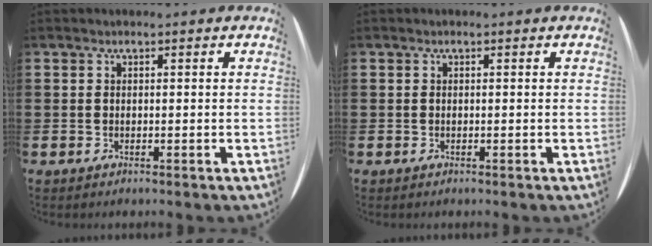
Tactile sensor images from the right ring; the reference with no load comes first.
{"total": 0.0}